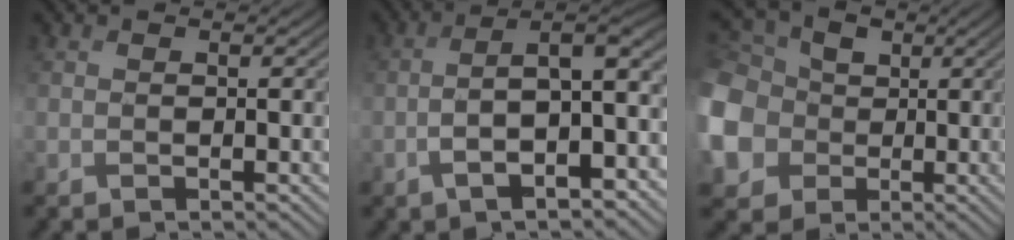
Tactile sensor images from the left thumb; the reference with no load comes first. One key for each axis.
{"total": 10.1, "fx": -2.5, "fy": 3.8, "fz": 9.0, "tx": -0.153, "ty": 0.006, "tz": -0.039}
{"total": 12.7, "fx": -0.5, "fy": 11.1, "fz": 6.2, "tx": -0.229, "ty": -0.022, "tz": -0.020}